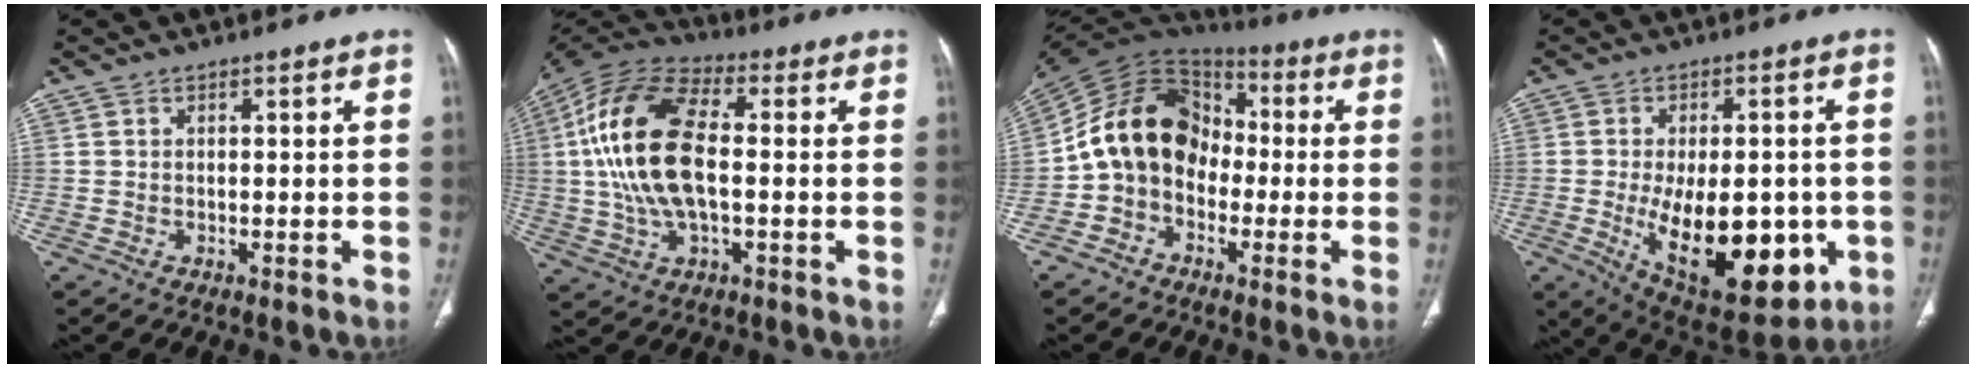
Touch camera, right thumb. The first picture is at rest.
{"total": 19.2, "force": [0.7, 9.4, 16.8], "torque": [-0.343, 0.022, 0.007]}
{"total": 15.3, "force": [-2.0, 12.1, 9.1], "torque": [-0.138, 0.057, -0.051]}
{"total": 21.5, "force": [-4.8, 10.7, 18.0], "torque": [-0.253, -0.011, -0.040]}